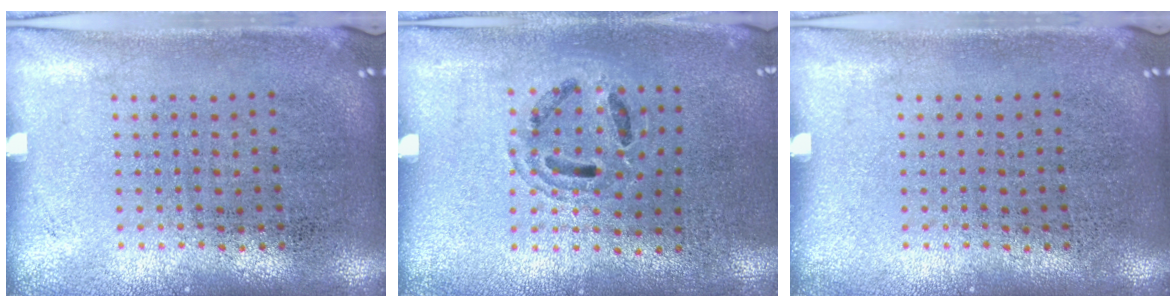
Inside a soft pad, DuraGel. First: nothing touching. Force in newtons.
{"total": 0.9, "press": 0.9, "slide": 0.1}
{"total": 0.0}